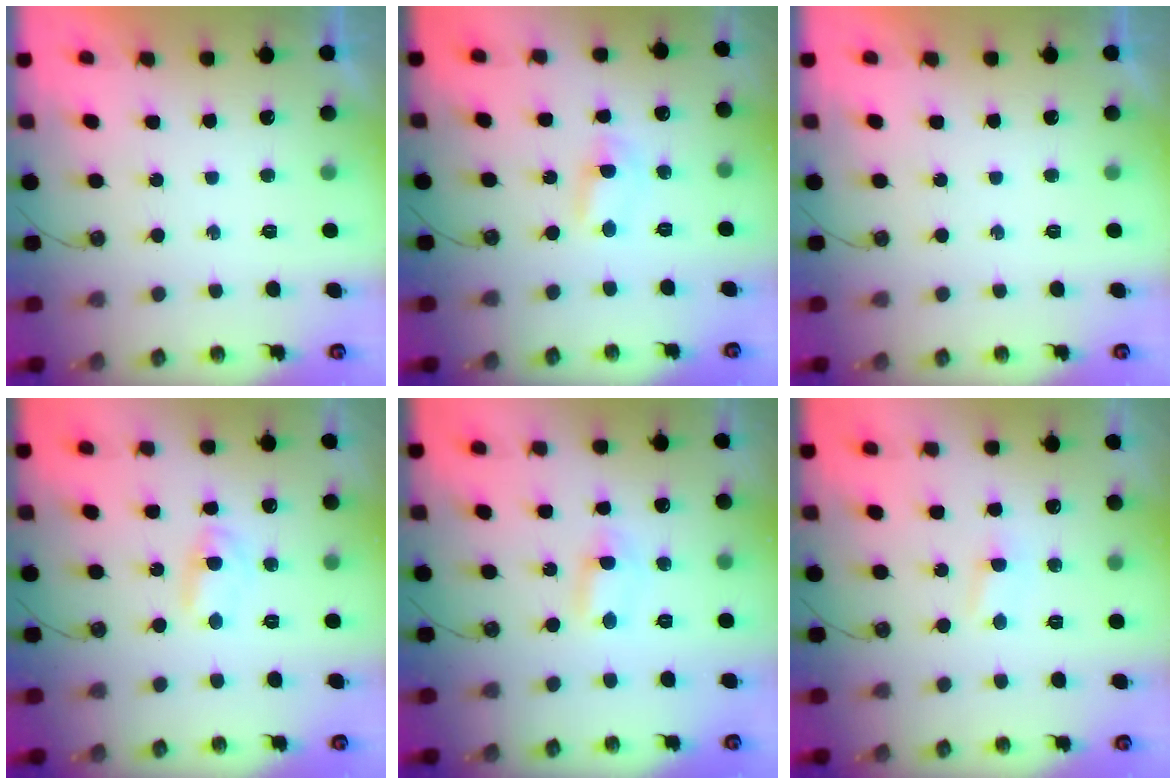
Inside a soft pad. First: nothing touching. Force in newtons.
{"total": 1.4, "press": 1.4, "slide": 0.2}
{"total": 0.0}
{"total": 2.3, "press": 2.3, "slide": 0.2}
{"total": 1.1, "press": 0.9, "slide": 0.7}
{"total": 1.5, "press": 1.4, "slide": 0.2}